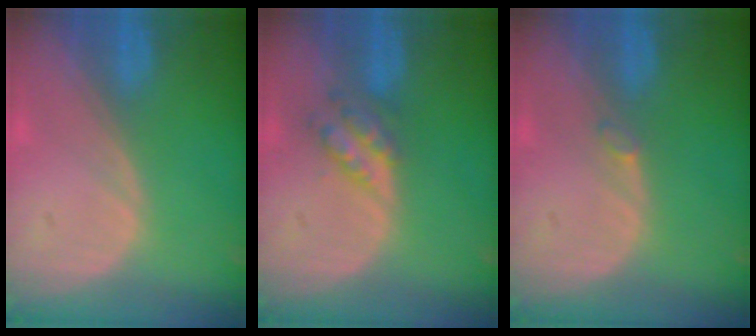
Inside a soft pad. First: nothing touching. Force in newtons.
{"total": 3.7, "press": 3.7, "slide": 0.3}
{"total": 0.9, "press": 0.8, "slide": 0.2}